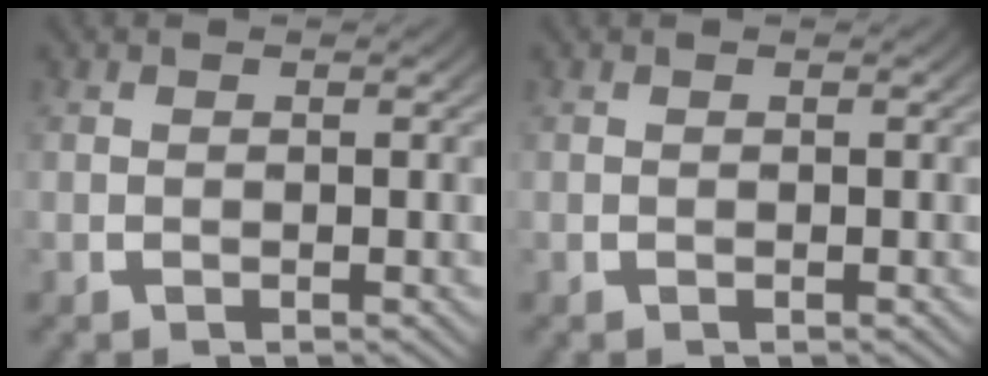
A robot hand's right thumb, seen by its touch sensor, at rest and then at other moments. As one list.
[{"total": 0.0}]